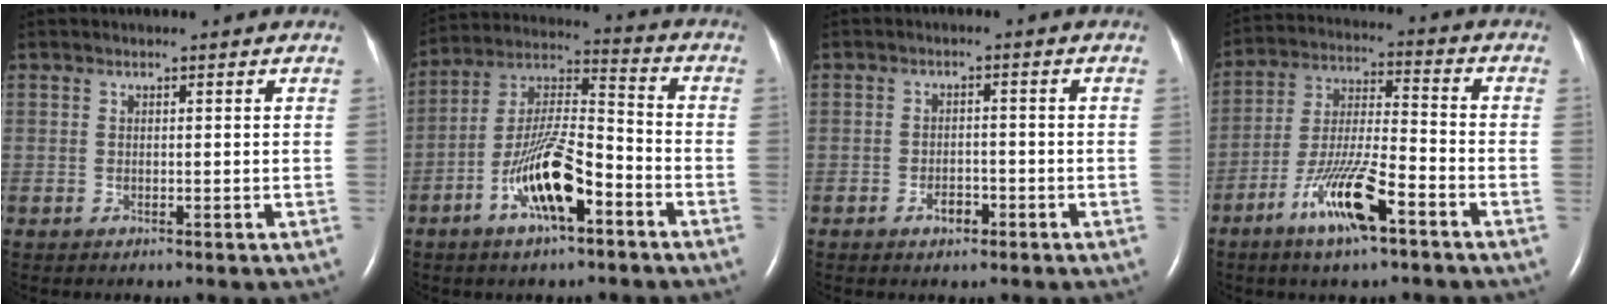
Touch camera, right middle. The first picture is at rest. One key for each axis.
{"total": 12.9, "fx": -6.0, "fy": 3.1, "fz": 11.0, "tx": -0.219, "ty": 0.007, "tz": -0.108}
{"total": 2.3, "fx": -1.3, "fy": 1.5, "fz": 1.3, "tx": -0.017, "ty": 0.005, "tz": -0.017}
{"total": 11.9, "fx": -6.7, "fy": 1.8, "fz": 9.7, "tx": -0.194, "ty": -0.009, "tz": -0.123}